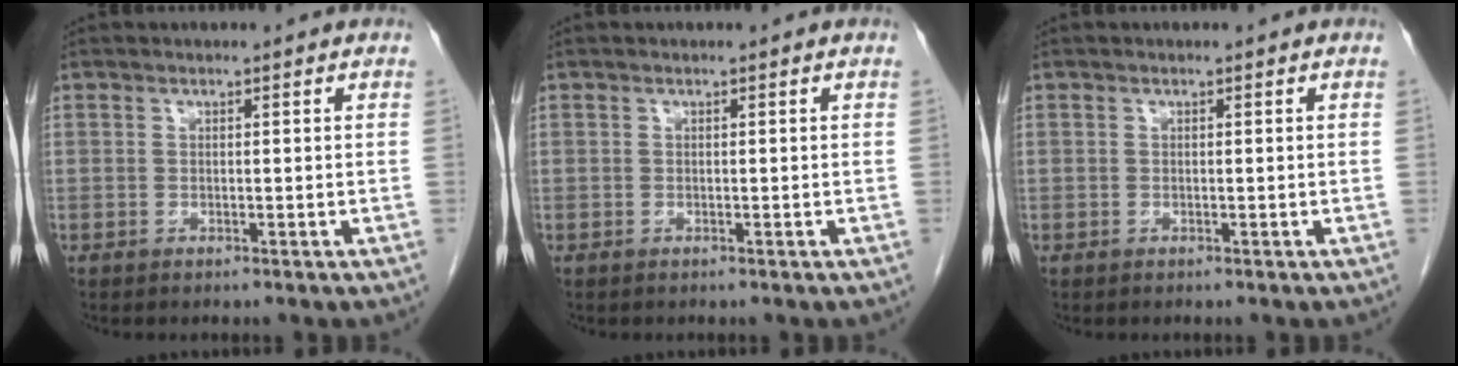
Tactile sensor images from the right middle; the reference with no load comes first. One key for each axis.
{"total": 0.0}
{"total": 0.0}